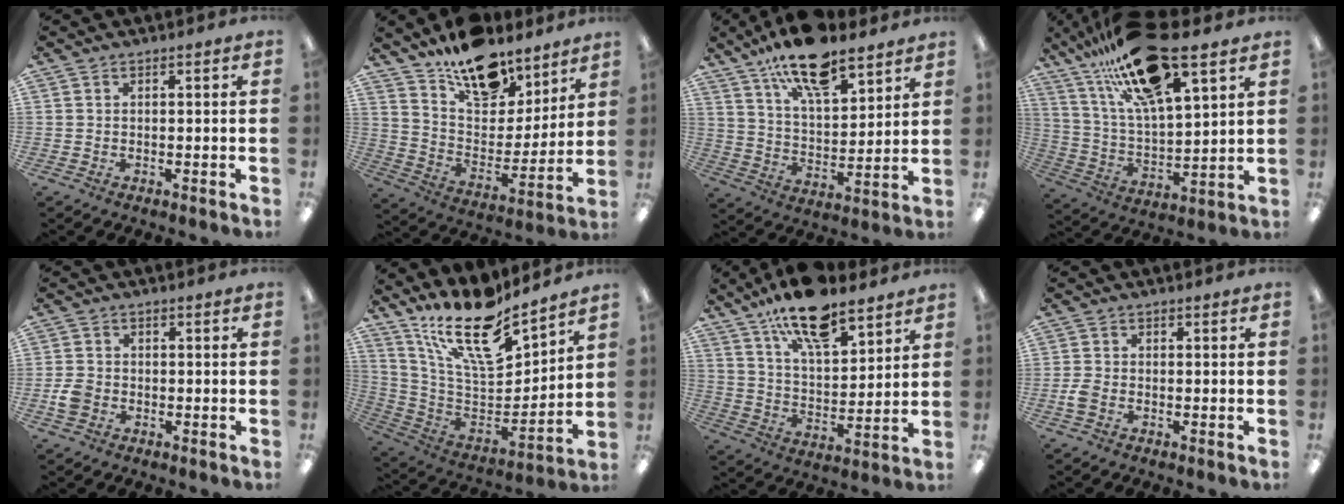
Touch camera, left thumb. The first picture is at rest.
{"total": 16.7, "force": [12.8, 8.4, 6.7], "torque": [-0.115, -0.089, 0.233]}
{"total": 16.4, "force": [12.6, 5.6, 8.9], "torque": [-0.158, -0.065, 0.219]}
{"total": 23.5, "force": [15.8, 6.8, 16.0], "torque": [-0.283, -0.066, 0.265]}
{"total": 3.9, "force": [-1.4, 3.0, 2.1], "torque": [-0.039, 0.007, -0.026]}
{"total": 20.0, "force": [15.3, 6.4, 11.2], "torque": [-0.205, -0.114, 0.268]}
{"total": 16.0, "force": [12.4, 5.5, 8.5], "torque": [-0.151, -0.064, 0.216]}
{"total": 2.5, "force": [-1.0, 1.6, 1.6], "torque": [-0.034, 0.003, -0.020]}